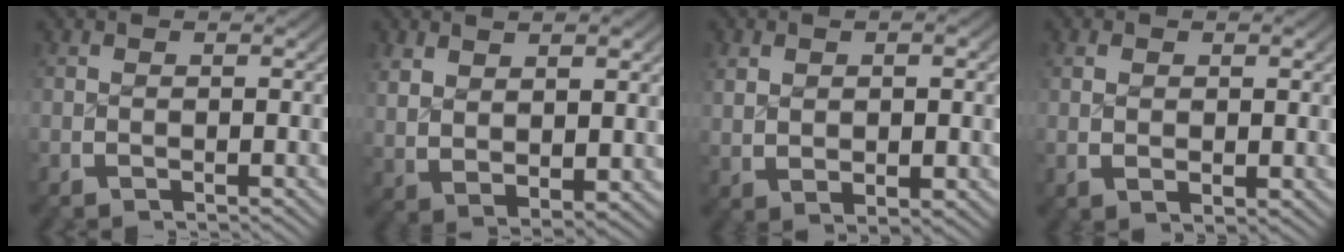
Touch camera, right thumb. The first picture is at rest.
{"total": 5.4, "force": [1.6, 3.3, 4.0], "torque": [-0.078, -0.013, 0.045]}
{"total": 3.1, "force": [0.9, 1.6, 2.5], "torque": [-0.045, -0.001, 0.026]}
{"total": 1.6, "force": [0.5, 0.9, 1.2], "torque": [-0.021, -0.006, 0.017]}